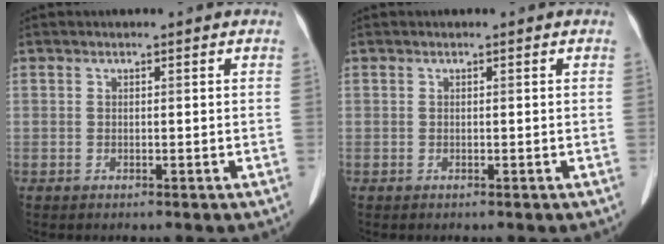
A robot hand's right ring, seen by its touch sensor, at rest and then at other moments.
{"total": 0.0}